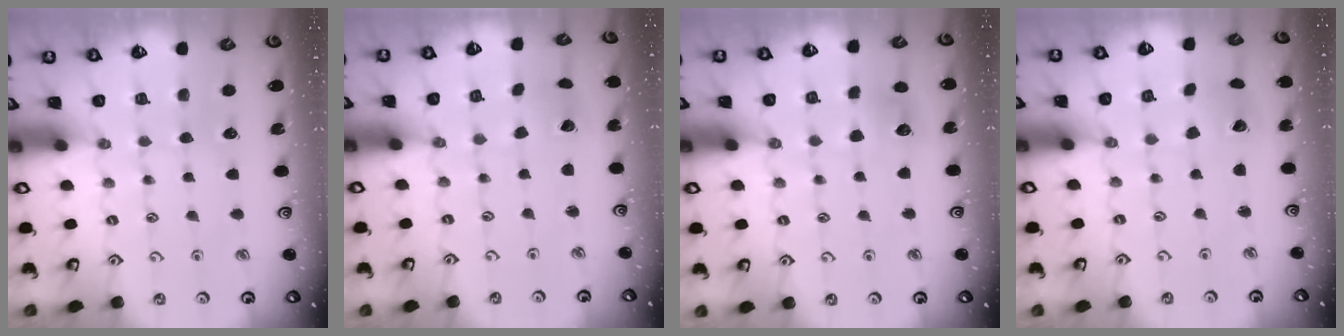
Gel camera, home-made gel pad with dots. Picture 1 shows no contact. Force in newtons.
{"total": 2.1, "press": 2.1, "slide": 0.3}
{"total": 7.2, "press": 7.2, "slide": 0.7}
{"total": 2.8, "press": 2.8, "slide": 0.4}